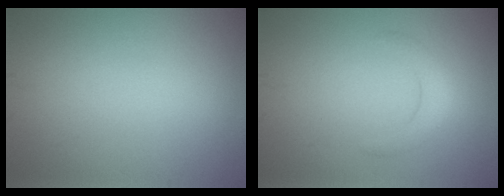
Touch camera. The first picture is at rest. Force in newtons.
{"total": 1.9, "press": 1.9, "slide": 0.2}